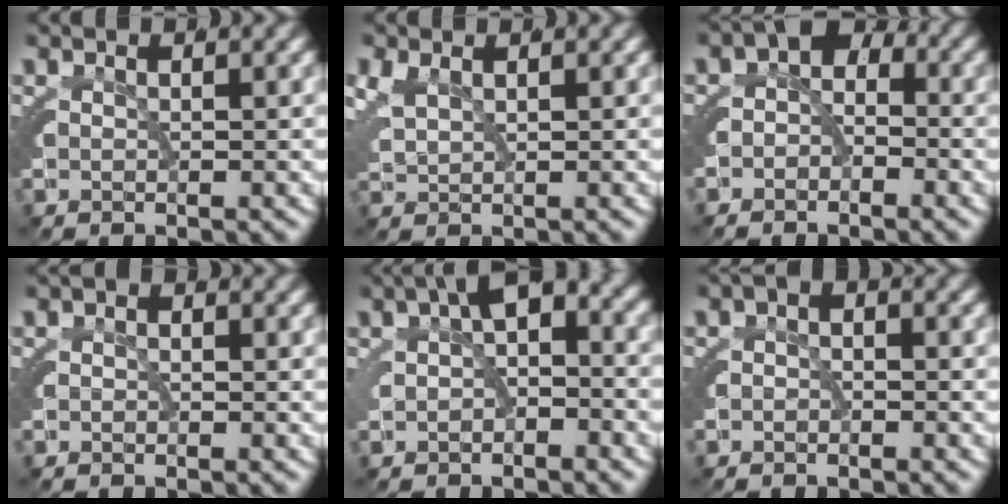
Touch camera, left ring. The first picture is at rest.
{"total": 1.5, "force": [1.0, 0.7, 0.9], "torque": [-0.025, -0.002, 0.028]}
{"total": 2.4, "force": [-1.1, 1.6, 1.4], "torque": [-0.005, -0.010, -0.024]}
{"total": 0.8, "force": [-0.7, -0.3, -0.1], "torque": [0.010, -0.003, -0.014]}
{"total": 2.9, "force": [0.1, 1.0, 2.7], "torque": [-0.025, 0.001, 0.001]}
{"total": 1.0, "force": [-1.0, 0.1, 0.3], "torque": [0.006, 0.000, -0.021]}